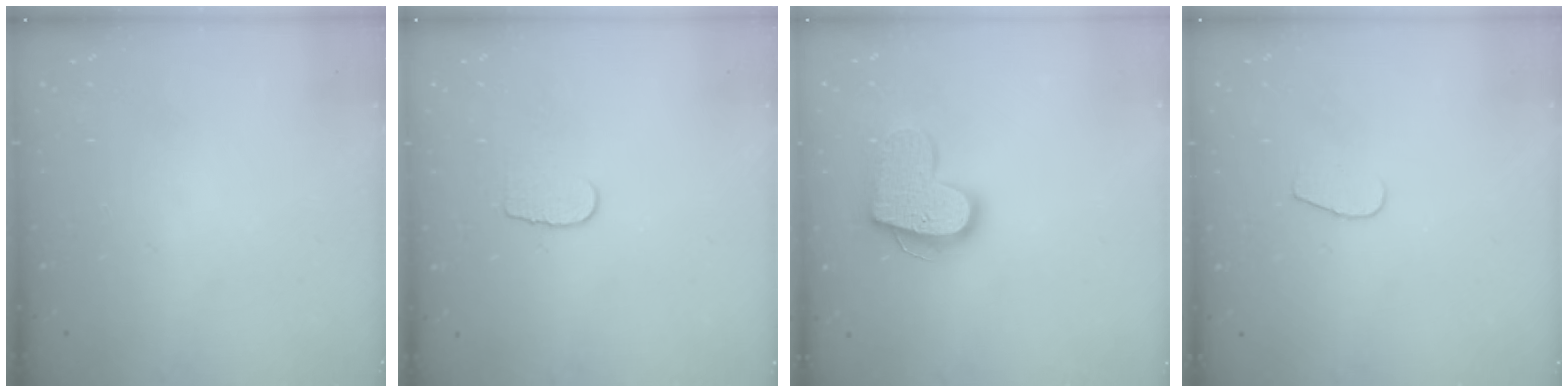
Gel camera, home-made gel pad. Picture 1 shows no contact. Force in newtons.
{"total": 5.7, "press": 5.6, "slide": 0.5}
{"total": 14.8, "press": 14.8, "slide": 1.0}
{"total": 4.6, "press": 4.5, "slide": 0.4}